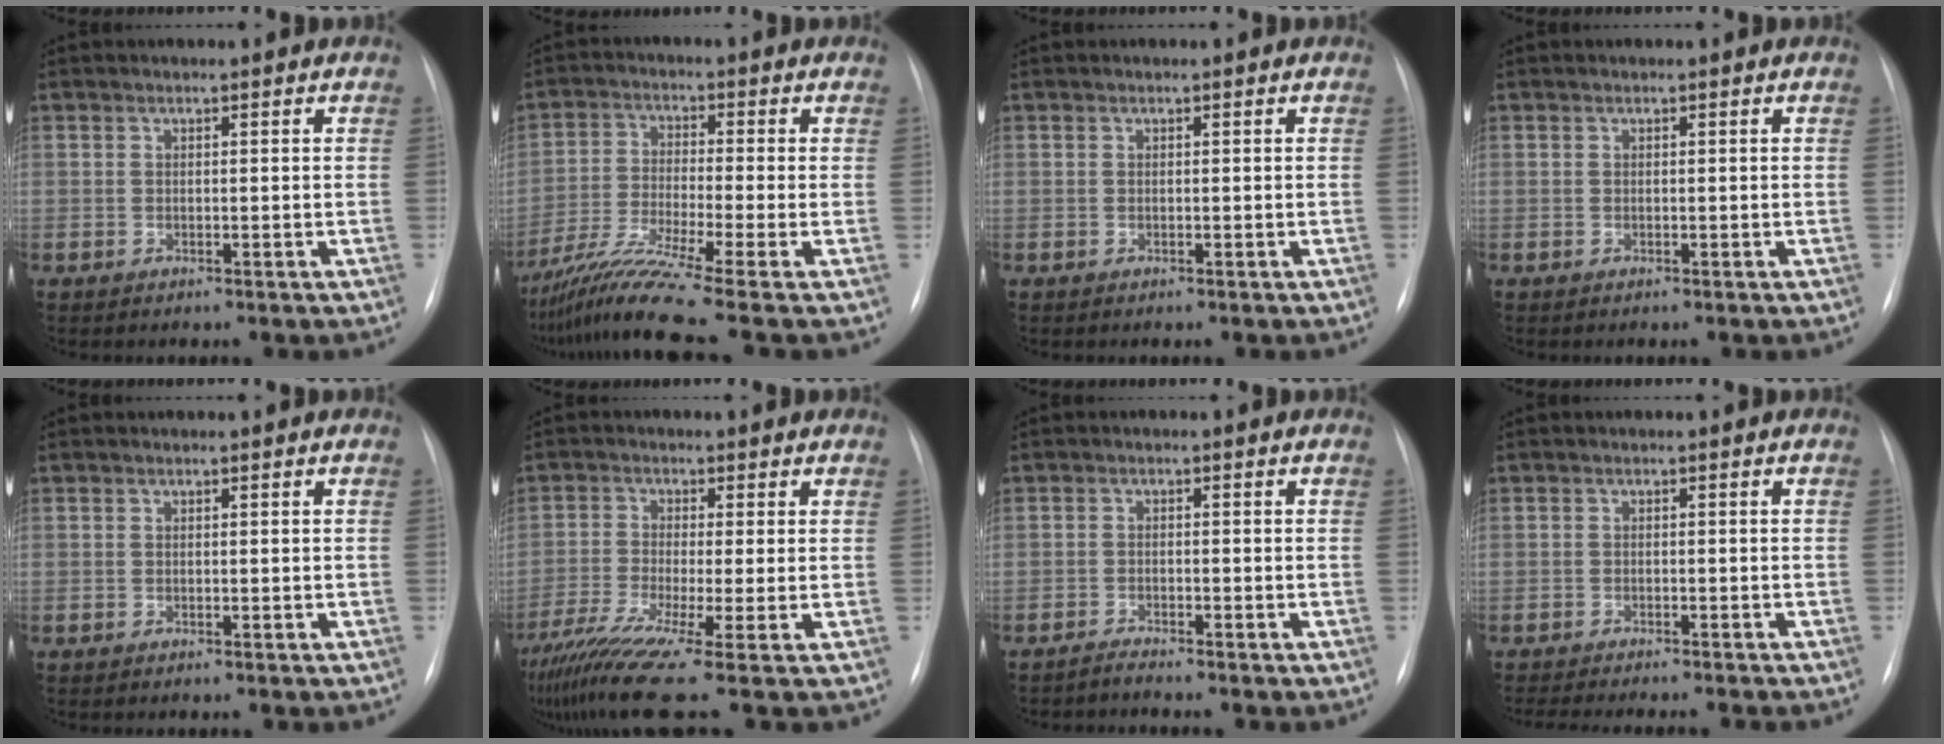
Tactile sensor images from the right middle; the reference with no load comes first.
{"total": 10.6, "force": [-8.0, -2.5, 6.6], "torque": [-0.133, -0.029, -0.144]}
{"total": 0.0}
{"total": 0.0}
{"total": 0.0}
{"total": 10.6, "force": [-7.1, -0.8, 7.8], "torque": [-0.146, -0.031, -0.122]}
{"total": 1.4, "force": [-1.4, -0.3, -0.1], "torque": [0.000, -0.007, -0.025]}
{"total": 11.6, "force": [-10.5, 1.0, 4.9], "torque": [-0.057, -0.013, -0.134]}